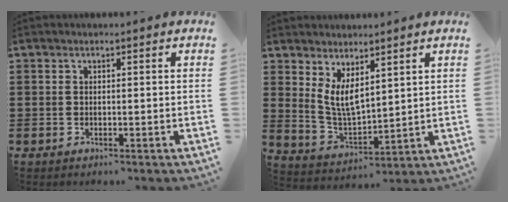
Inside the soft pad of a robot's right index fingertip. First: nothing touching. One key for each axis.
{"total": 5.7, "fx": 3.1, "fy": 2.6, "fz": 4.0, "tx": -0.097, "ty": -0.009, "tz": 0.057}